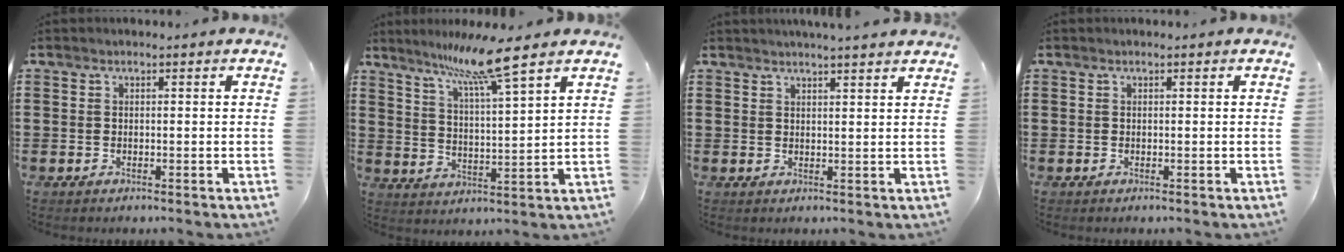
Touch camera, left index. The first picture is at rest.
{"total": 9.8, "force": [7.7, -0.4, 6.1], "torque": [-0.134, -0.032, 0.128]}
{"total": 2.3, "force": [2.2, -0.4, 0.5], "torque": [-0.014, -0.004, 0.041]}
{"total": 0.0}